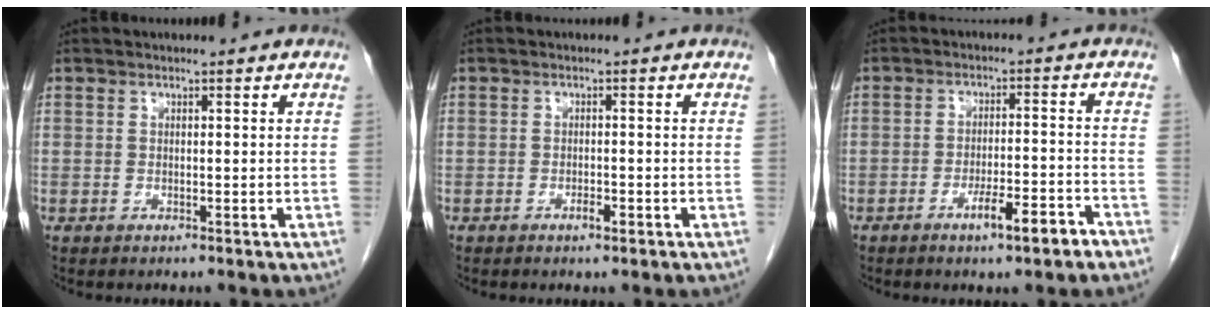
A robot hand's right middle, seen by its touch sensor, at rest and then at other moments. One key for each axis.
{"total": 1.3, "fx": -0.8, "fy": 0.3, "fz": 1.0, "tx": -0.020, "ty": 0.000, "tz": -0.011}
{"total": 6.1, "fx": -3.8, "fy": 0.6, "fz": 4.7, "tx": -0.074, "ty": -0.003, "tz": -0.059}